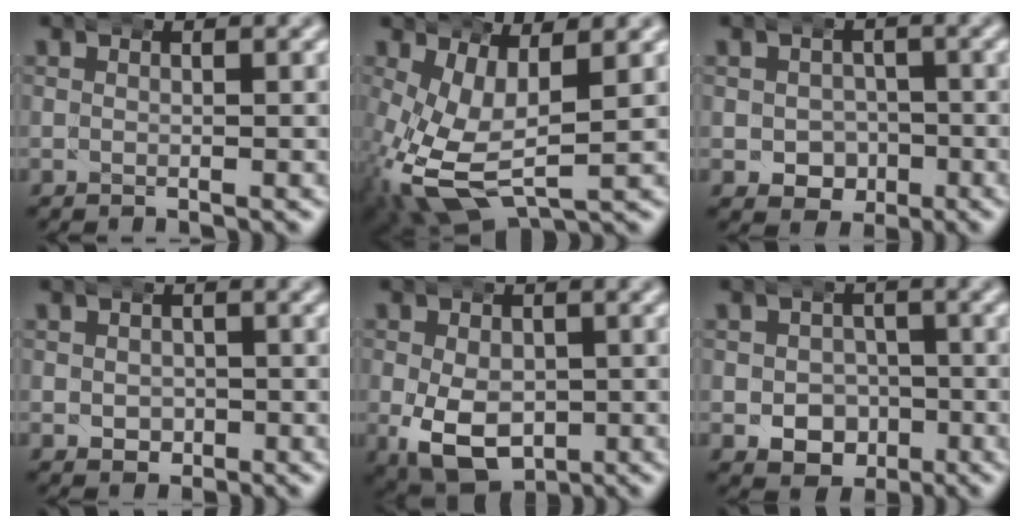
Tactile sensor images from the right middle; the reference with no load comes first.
{"total": 8.6, "force": [-2.5, 5.8, 5.8], "torque": [-0.155, -0.051, -0.018]}
{"total": 4.7, "force": [-1.8, 4.1, 1.3], "torque": [-0.016, -0.020, -0.021]}
{"total": 2.1, "force": [-0.5, 1.8, 0.8], "torque": [-0.017, -0.009, 0.000]}
{"total": 9.8, "force": [-3.3, 7.7, 5.1], "torque": [-0.120, -0.052, -0.029]}
{"total": 6.2, "force": [-2.5, 5.4, 1.9], "torque": [-0.023, -0.027, -0.034]}